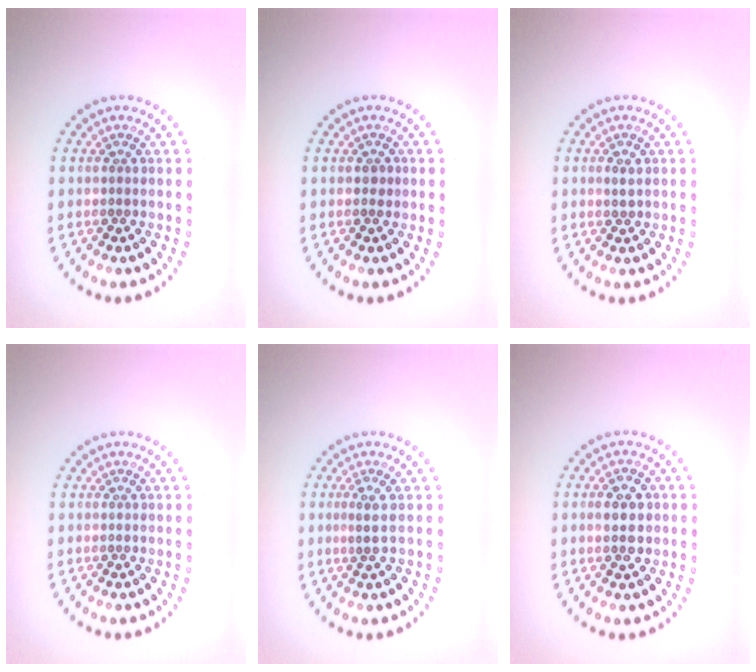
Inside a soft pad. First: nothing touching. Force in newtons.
{"total": 0.8, "press": 0.7, "slide": 0.3}
{"total": 1.1, "press": 1.1, "slide": 0.4}
{"total": 0.0}
{"total": 1.4, "press": 1.1, "slide": 1.0}
{"total": 2.8, "press": 2.8, "slide": 0.1}